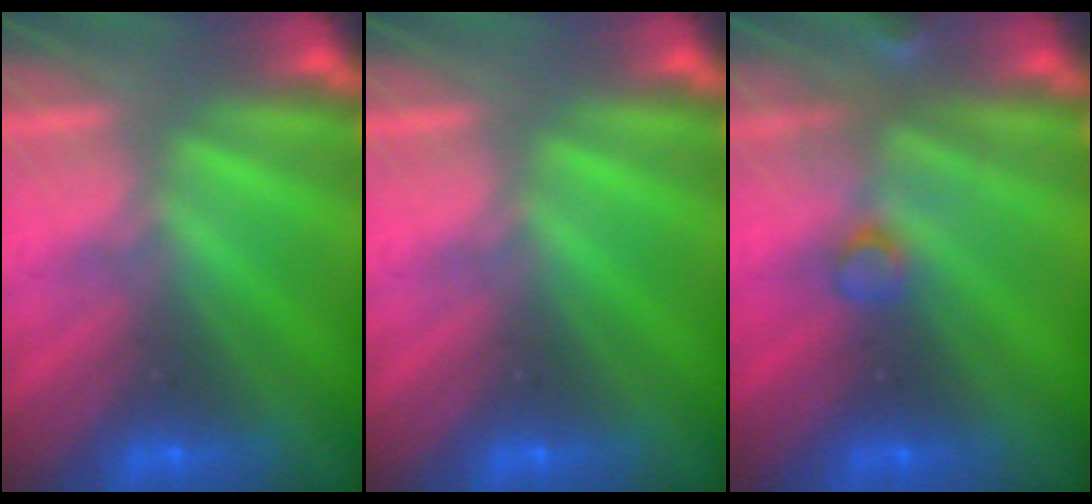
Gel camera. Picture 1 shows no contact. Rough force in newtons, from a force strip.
{"total": 0.0}
{"total": 2.9}